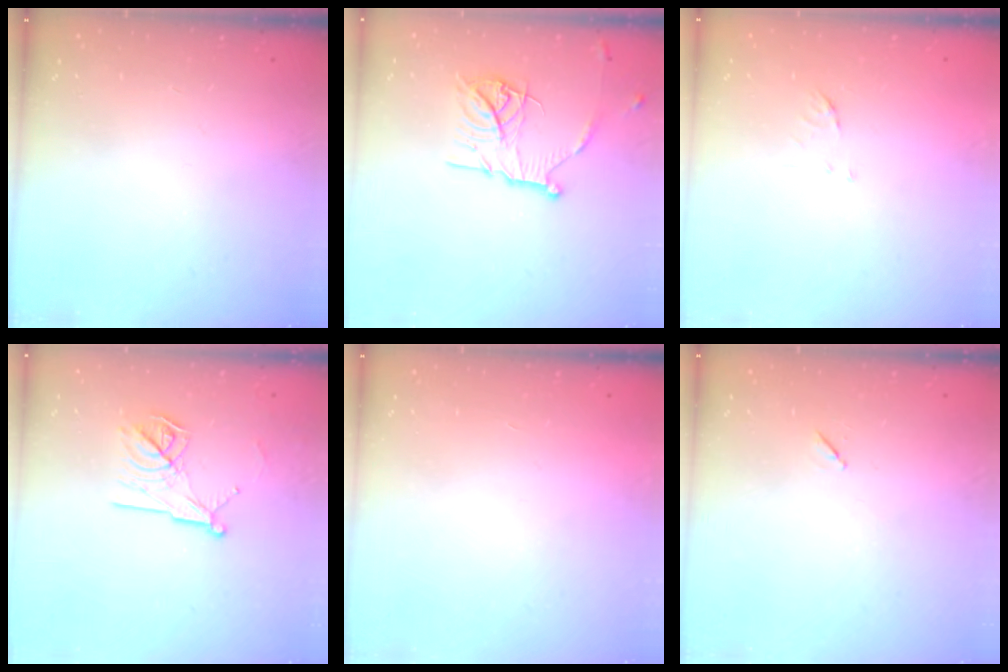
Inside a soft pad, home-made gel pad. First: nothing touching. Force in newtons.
{"total": 14.2, "press": 14.2, "slide": 1.2}
{"total": 5.3, "press": 5.2, "slide": 0.5}
{"total": 12.0, "press": 12.0, "slide": 0.1}
{"total": 1.7, "press": 1.7, "slide": 0.1}
{"total": 4.3, "press": 3.9, "slide": 1.8}